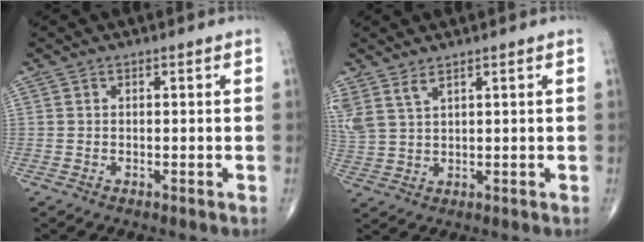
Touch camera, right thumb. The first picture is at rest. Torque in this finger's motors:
{"motor_torque": [0.01, 0.24, 0.58, 0.65, 0.06]}